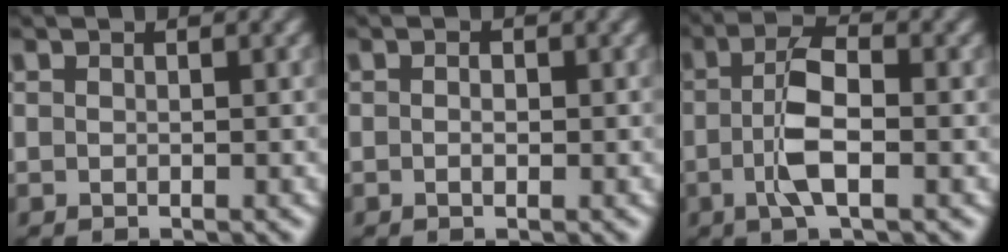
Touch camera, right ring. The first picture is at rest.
{"total": 0.0}
{"total": 3.6, "force": [-0.2, 0.5, 3.6], "torque": [-0.059, 0.004, -0.007]}